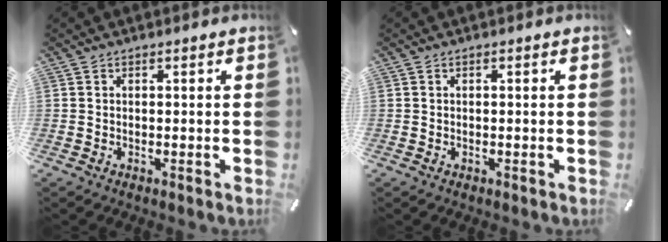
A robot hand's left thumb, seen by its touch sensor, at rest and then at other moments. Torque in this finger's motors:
{"motor_torque": [-0.05, -0.22, 0.11, 0.03, -0.01]}